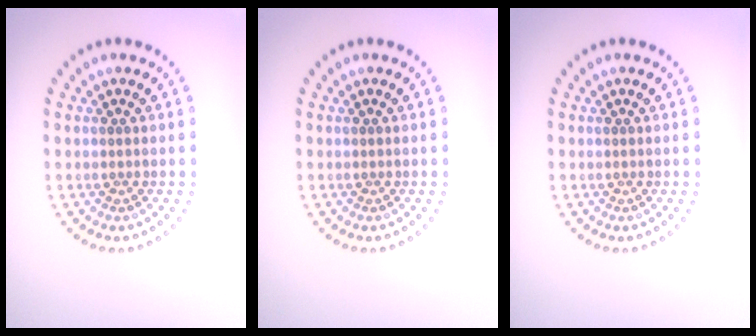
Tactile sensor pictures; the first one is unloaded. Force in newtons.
{"total": 0.0}
{"total": 0.0}